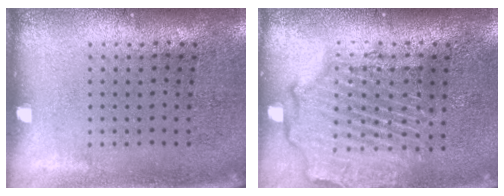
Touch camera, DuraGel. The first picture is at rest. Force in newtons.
{"total": 2.4, "press": 2.2, "slide": 0.9}